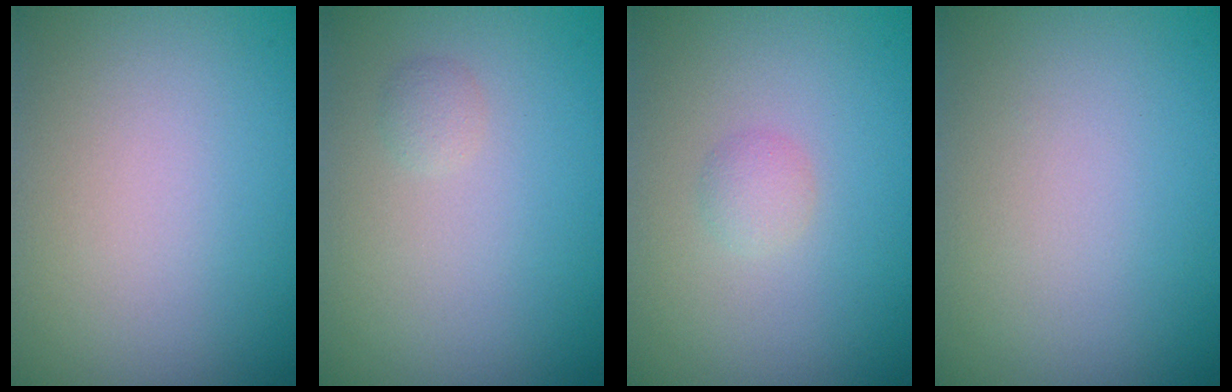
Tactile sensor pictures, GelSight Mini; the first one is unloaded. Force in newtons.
{"total": 0.7, "press": 0.7, "slide": 0.1}
{"total": 1.1, "press": 1.1, "slide": 0.1}
{"total": 0.0}